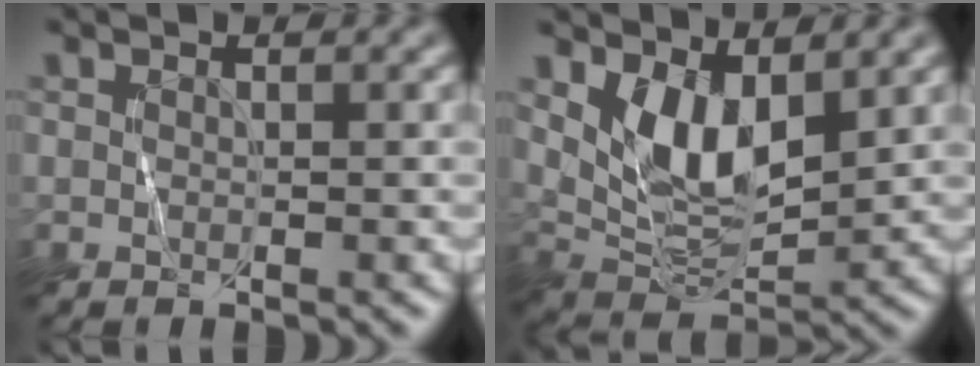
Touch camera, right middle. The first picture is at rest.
{"total": 5.4, "force": [2.2, 3.0, 3.9], "torque": [-0.084, -0.016, 0.045]}